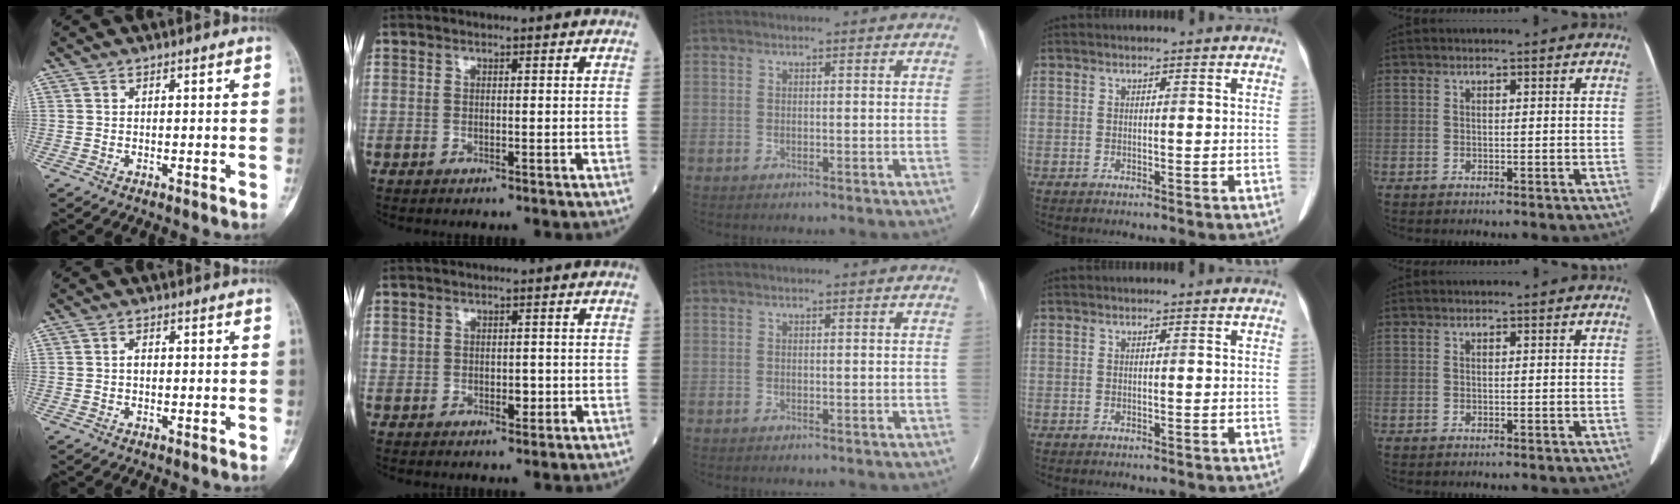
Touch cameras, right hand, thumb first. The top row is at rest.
{"thumb": {"total": 1.2, "force": [-0.2, 0.7, 0.9], "torque": [-0.010, 0.003, -0.005]}, "index": {"total": 1.9, "force": [-0.1, 1.3, 1.4], "torque": [-0.020, 0.000, 0.002]}}